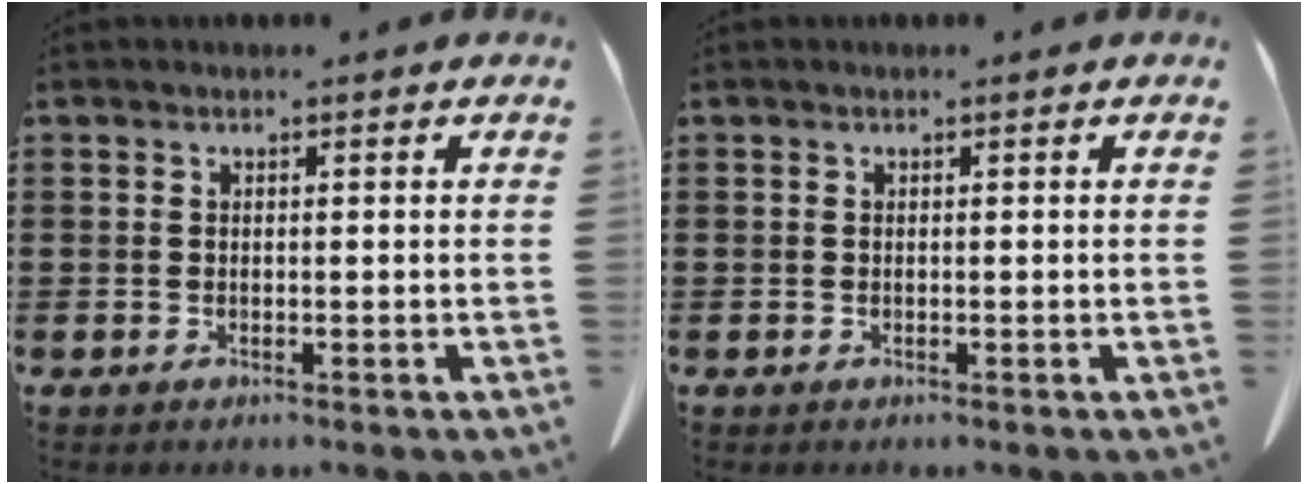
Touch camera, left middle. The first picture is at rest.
{"total": 0.0}